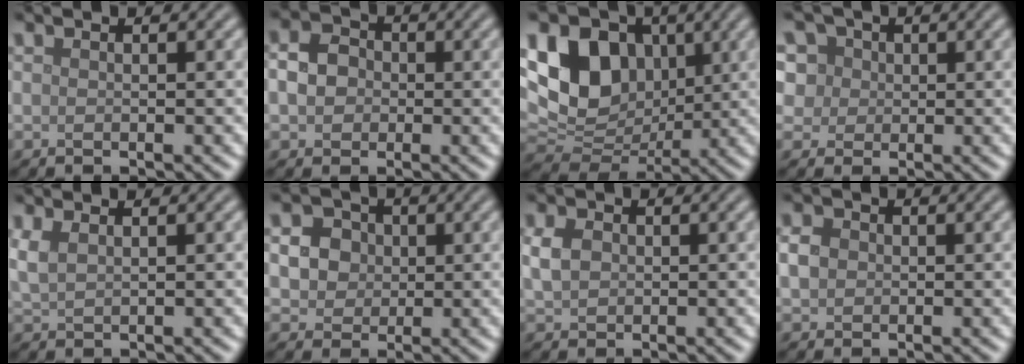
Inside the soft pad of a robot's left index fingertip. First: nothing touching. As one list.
[{"total": 3.2, "force": [-0.2, 2.7, 1.6], "torque": [-0.026, 0.004, -0.008]}, {"total": 10.4, "force": [2.4, 7.8, 6.5], "torque": [-0.123, 0.004, 0.031]}, {"total": 8.5, "force": [4.2, 6.3, 3.8], "torque": [-0.063, 0.031, 0.035]}, {"total": 1.8, "force": [1.0, 0.9, 1.3], "torque": [-0.034, 0.001, 0.025]}, {"total": 3.7, "force": [0.7, 3.3, 1.5], "torque": [-0.024, 0.004, 0.012]}, {"total": 2.5, "force": [0.3, 2.0, 1.4], "torque": [-0.035, 0.004, 0.003]}, {"total": 1.8, "force": [0.1, 1.6, 0.8], "torque": [-0.015, 0.001, -0.003]}]